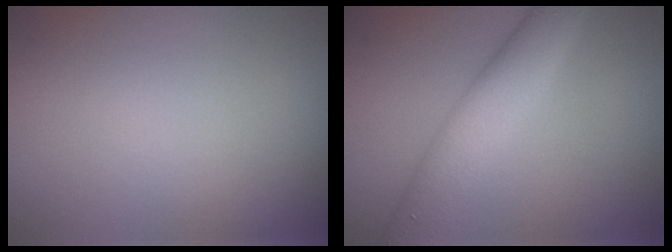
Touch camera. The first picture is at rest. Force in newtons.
{"total": 5.4, "press": 5.4, "slide": 0.0}